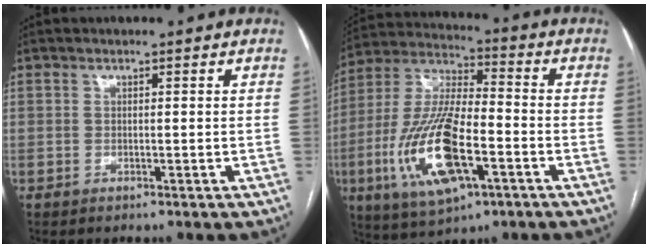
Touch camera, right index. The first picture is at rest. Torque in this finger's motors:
{"motor_torque": [2.14, 0.00, 0.59, 0.21]}